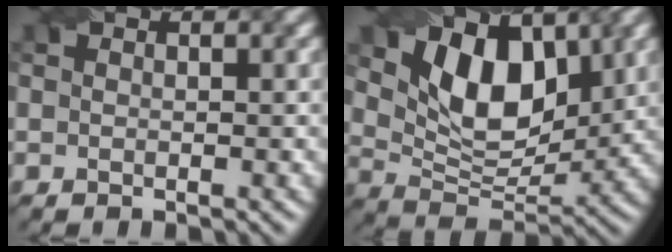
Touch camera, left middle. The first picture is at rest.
{"total": 8.8, "force": [3.4, 5.2, 6.3], "torque": [-0.118, -0.007, 0.057]}